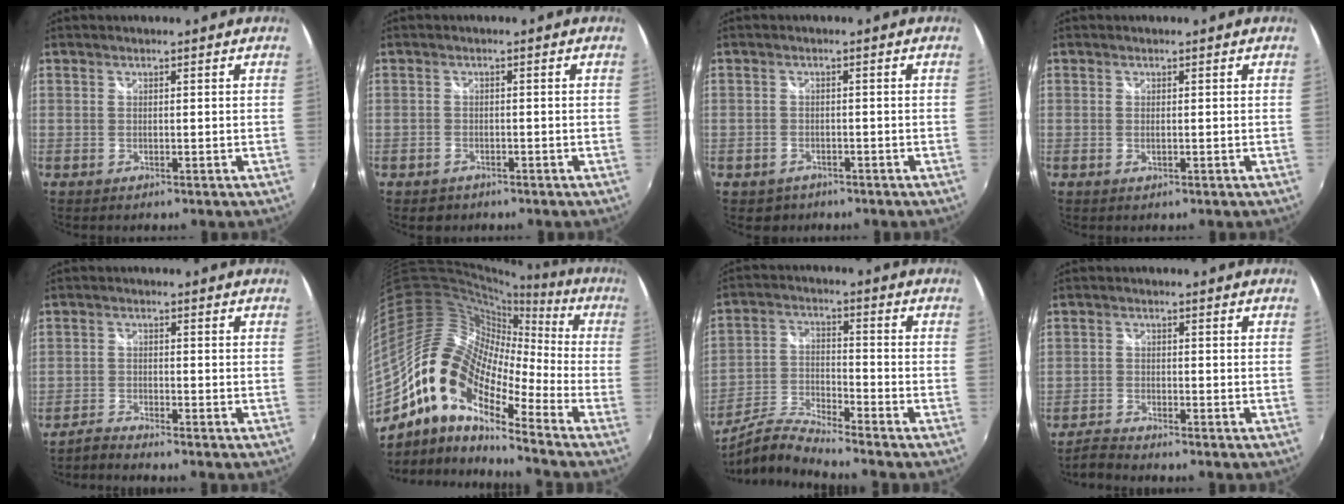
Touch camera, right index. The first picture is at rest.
{"total": 2.3, "force": [-1.4, 1.7, 0.5], "torque": [-0.017, -0.001, -0.022]}
{"total": 2.9, "force": [-1.8, 2.3, 0.5], "torque": [-0.020, -0.001, -0.027]}
{"total": 0.7, "force": [-0.1, 0.2, 0.7], "torque": [-0.014, 0.000, -0.003]}
{"total": 2.6, "force": [-2.5, -0.2, 0.3], "torque": [-0.019, -0.005, -0.057]}
{"total": 16.3, "force": [-8.8, 7.1, 11.9], "torque": [-0.191, -0.008, -0.185]}
{"total": 9.0, "force": [-8.0, -0.4, 4.0], "torque": [-0.081, -0.007, -0.163]}
{"total": 3.1, "force": [-3.0, 0.1, 0.5], "torque": [-0.024, -0.008, -0.066]}